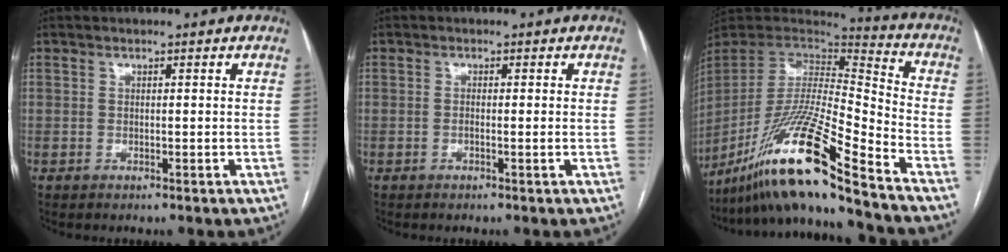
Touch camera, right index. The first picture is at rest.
{"total": 0.8, "force": [-0.3, 0.0, 0.8], "torque": [-0.012, 0.001, -0.004]}
{"total": 21.4, "force": [-15.7, -1.0, 14.5], "torque": [-0.306, -0.028, -0.298]}